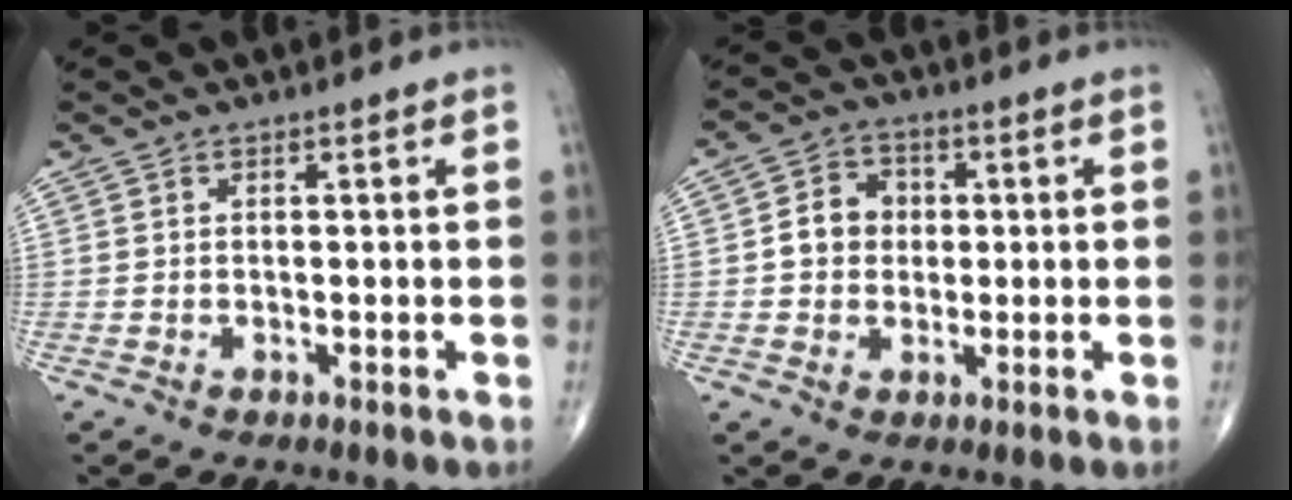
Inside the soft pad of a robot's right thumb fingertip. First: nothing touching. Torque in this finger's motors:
{"motor_torque": [0.94, 0.97, 0.36, -0.23, 0.04]}